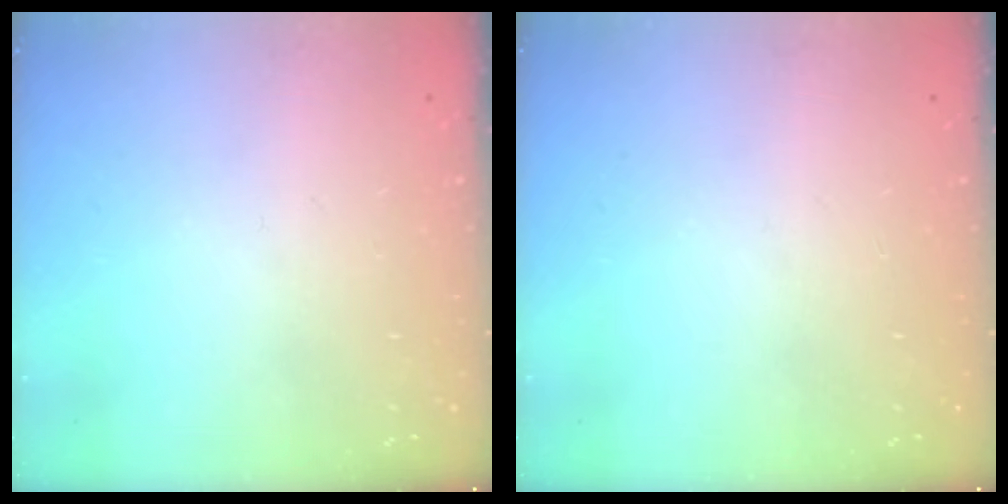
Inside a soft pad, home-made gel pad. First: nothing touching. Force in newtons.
{"total": 0.0}